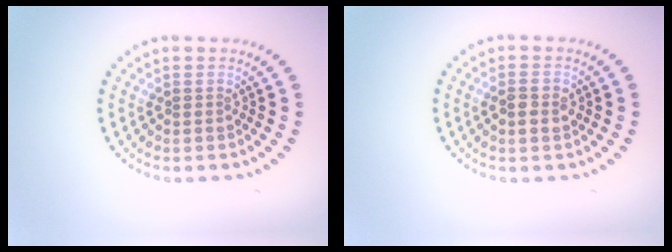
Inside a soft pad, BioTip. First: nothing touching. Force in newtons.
{"total": 1.7, "press": 1.7, "slide": 0.0}